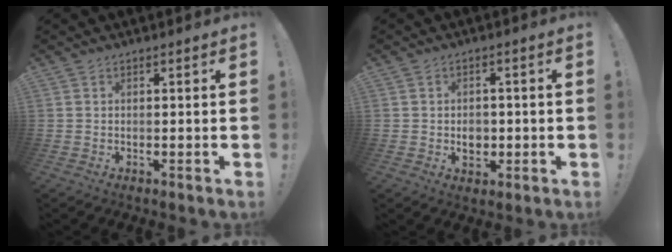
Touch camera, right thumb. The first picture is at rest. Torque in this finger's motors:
{"motor_torque": [0.99, 1.21, 0.41, -0.78, 0.00]}